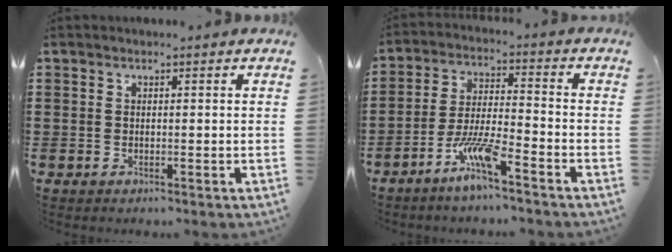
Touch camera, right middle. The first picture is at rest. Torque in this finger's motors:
{"motor_torque": [2.14, 0.00, 0.23, 0.21]}